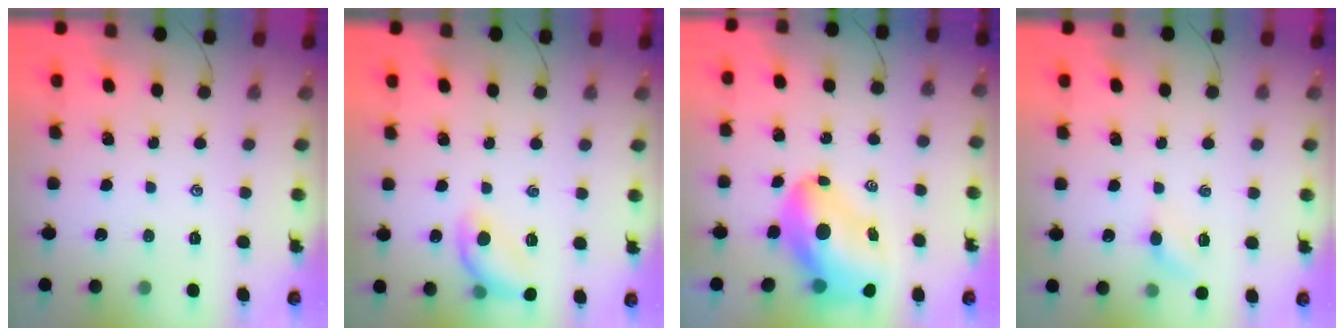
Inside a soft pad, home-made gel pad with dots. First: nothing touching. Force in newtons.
{"total": 11.2, "press": 11.1, "slide": 0.4}
{"total": 13.6, "press": 13.0, "slide": 3.9}
{"total": 4.0, "press": 3.9, "slide": 1.2}